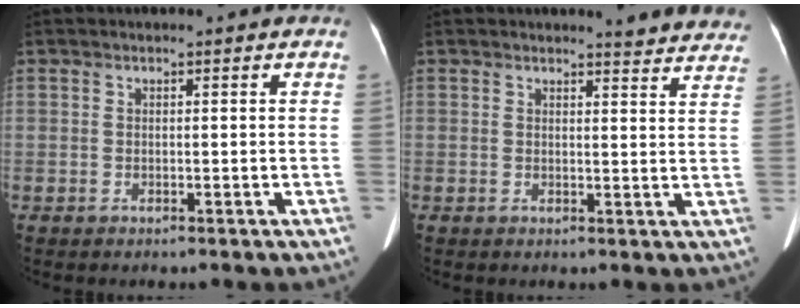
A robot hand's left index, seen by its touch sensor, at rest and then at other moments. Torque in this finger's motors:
{"motor_torque": [-0.09, 0.00, -0.08, -0.03]}